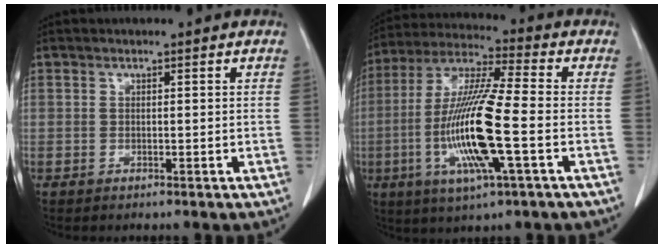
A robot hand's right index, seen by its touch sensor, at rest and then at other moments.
{"total": 16.0, "force": [-3.6, 1.0, 15.6], "torque": [-0.319, -0.012, -0.069]}